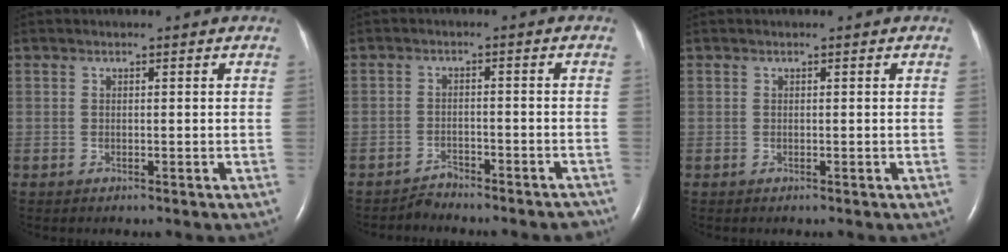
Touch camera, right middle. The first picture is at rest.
{"total": 4.2, "force": [-4.1, 0.9, -0.1], "torque": [0.016, 0.004, -0.063]}
{"total": 0.0}